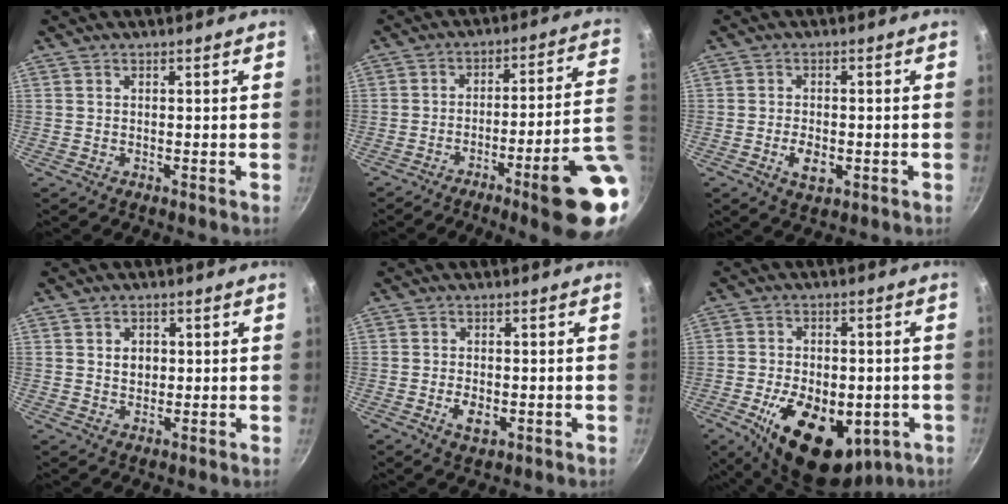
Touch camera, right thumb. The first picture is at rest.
{"total": 16.6, "force": [-5.2, 1.7, 15.7], "torque": [-0.200, 0.029, -0.069]}
{"total": 4.7, "force": [-1.4, 2.7, 3.6], "torque": [-0.062, 0.005, -0.019]}
{"total": 3.3, "force": [0.6, 2.7, 1.9], "torque": [-0.014, -0.001, 0.009]}
{"total": 4.2, "force": [-1.2, 2.4, 3.3], "torque": [-0.057, 0.004, -0.015]}
{"total": 19.7, "force": [-6.5, 11.6, 14.6], "torque": [-0.215, 0.002, -0.084]}